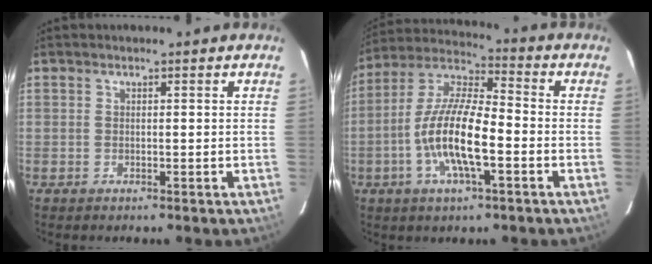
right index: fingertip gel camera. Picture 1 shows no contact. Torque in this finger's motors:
{"motor_torque": [0.72, -0.41, 0.45, 0.21]}